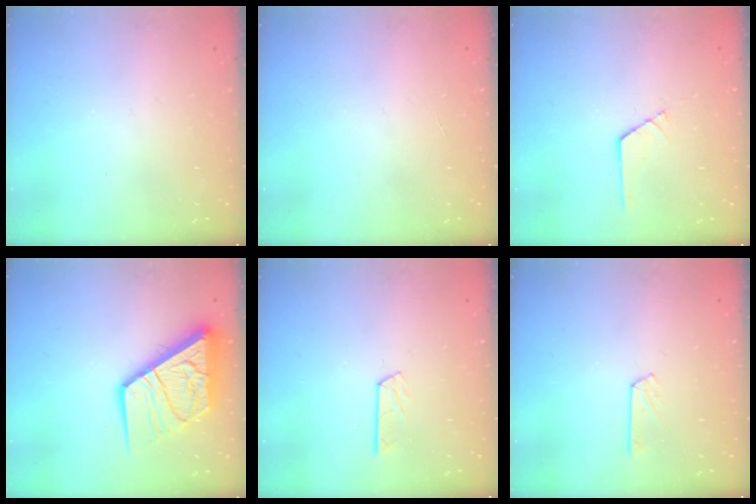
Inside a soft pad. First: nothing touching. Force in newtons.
{"total": 0.0}
{"total": 1.0, "press": 1.0, "slide": 0.1}
{"total": 16.1, "press": 16.0, "slide": 1.8}
{"total": 4.7, "press": 4.7, "slide": 0.5}
{"total": 3.5, "press": 3.5, "slide": 0.4}